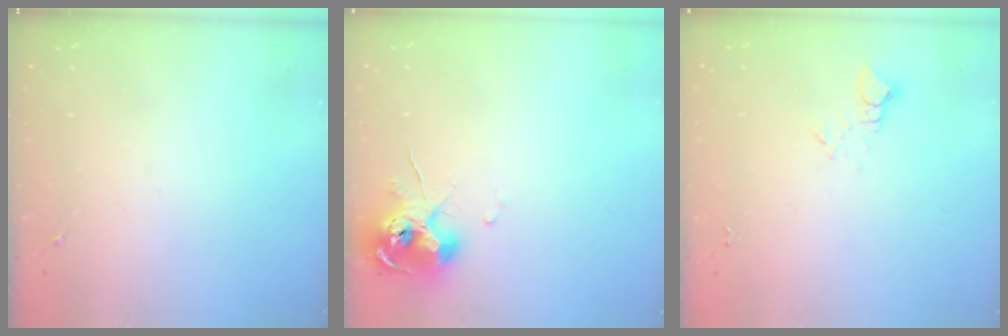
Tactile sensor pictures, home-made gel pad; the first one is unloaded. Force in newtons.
{"total": 10.3, "press": 10.2, "slide": 1.5}
{"total": 2.7, "press": 2.7, "slide": 0.2}